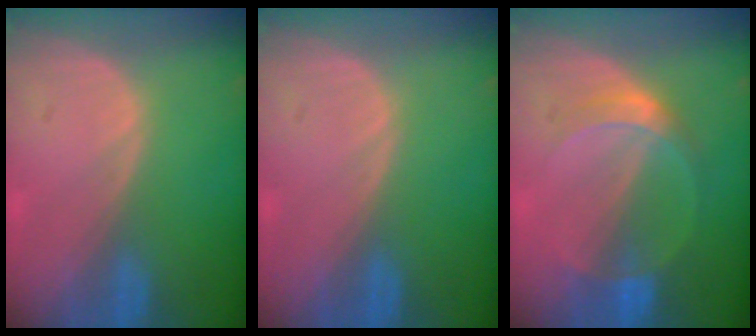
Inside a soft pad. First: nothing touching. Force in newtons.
{"total": 0.0}
{"total": 5.2, "press": 4.7, "slide": 2.0}